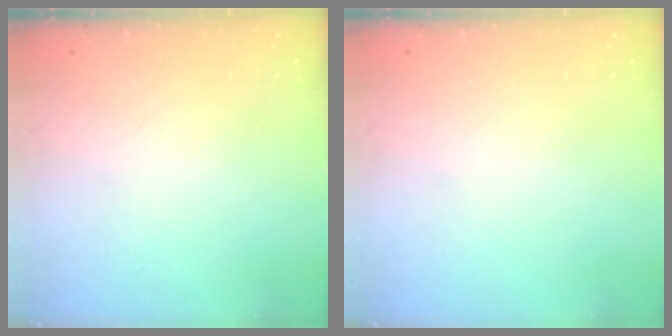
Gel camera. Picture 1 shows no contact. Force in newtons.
{"total": 0.0}